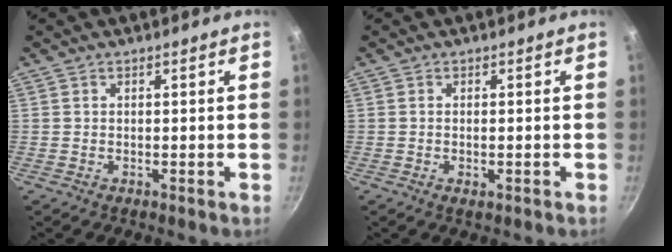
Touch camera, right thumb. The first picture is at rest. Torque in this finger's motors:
{"motor_torque": [-0.06, 0.13, -0.30, 0.02, 0.05]}